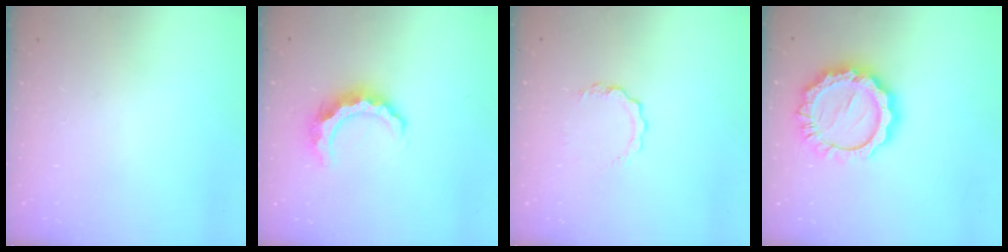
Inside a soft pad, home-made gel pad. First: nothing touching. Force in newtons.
{"total": 9.8, "press": 9.7, "slide": 0.9}
{"total": 5.8, "press": 5.8, "slide": 0.5}
{"total": 15.7, "press": 15.7, "slide": 1.1}